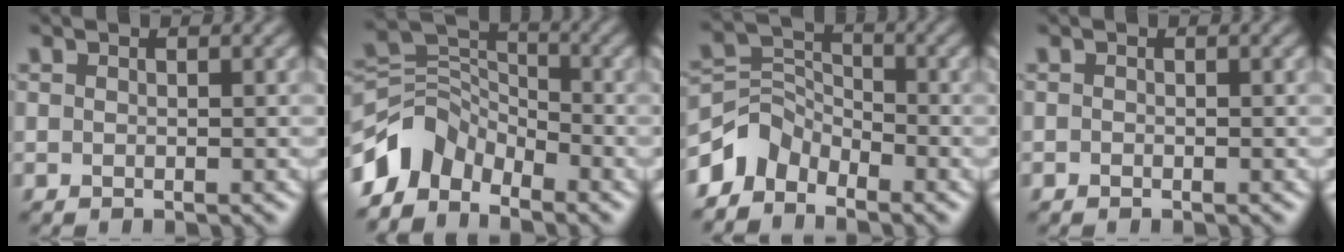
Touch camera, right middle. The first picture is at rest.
{"total": 5.3, "force": [-4.0, 3.0, 1.7], "torque": [-0.029, 0.005, -0.088]}
{"total": 3.9, "force": [-3.0, 2.3, 0.9], "torque": [-0.017, 0.006, -0.071]}
{"total": 0.0}